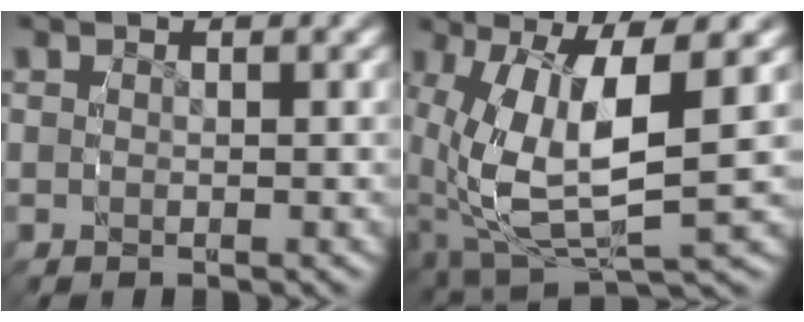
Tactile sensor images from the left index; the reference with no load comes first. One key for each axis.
{"total": 11.1, "fx": -1.4, "fy": 6.7, "fz": 8.7, "tx": -0.189, "ty": -0.036, "tz": -0.008}